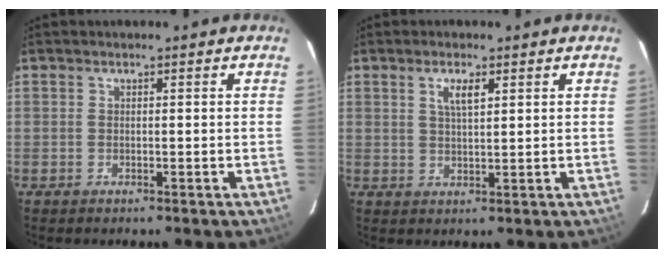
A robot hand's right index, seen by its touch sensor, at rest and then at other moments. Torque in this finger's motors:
{"motor_torque": [0.04, 0.01, 0.22, 0.06]}